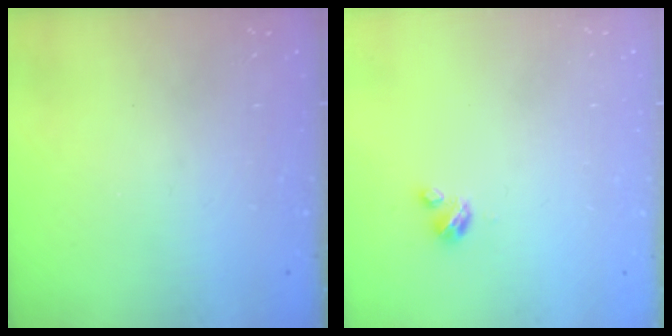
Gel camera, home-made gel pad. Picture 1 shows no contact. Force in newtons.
{"total": 2.7, "press": 2.7, "slide": 0.3}